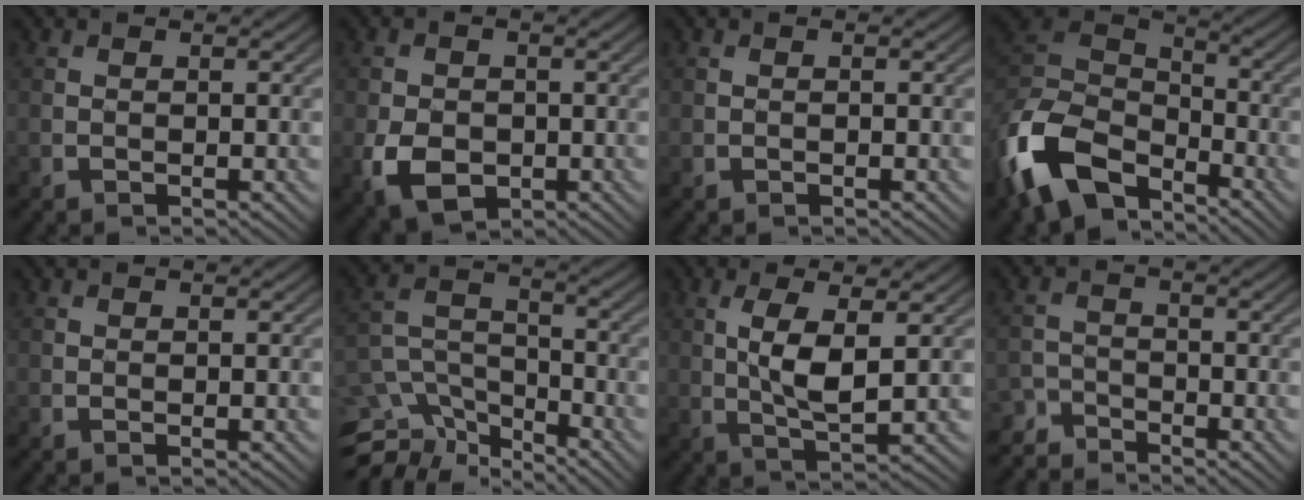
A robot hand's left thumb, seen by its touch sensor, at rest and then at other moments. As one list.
[{"total": 5.6, "force": [-1.8, 4.1, 3.4], "torque": [-0.078, -0.016, -0.035]}, {"total": 0.0}, {"total": 14.2, "force": [-8.2, 8.4, 8.0], "torque": [-0.220, -0.019, -0.163]}, {"total": 0.0}, {"total": 11.4, "force": [-8.8, 5.4, 4.9], "torque": [-0.117, -0.007, -0.144]}, {"total": 6.1, "force": [1.2, 1.7, 5.8], "torque": [-0.122, -0.002, 0.024]}, {"total": 3.5, "force": [-3.4, 0.9, 0.1], "torque": [0.001, -0.001, -0.076]}]